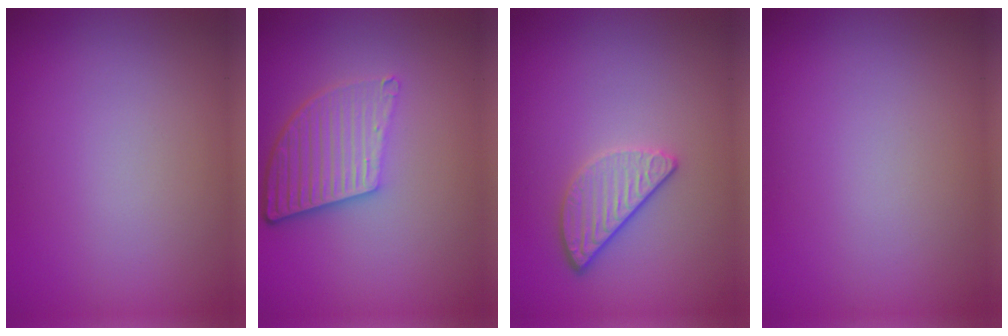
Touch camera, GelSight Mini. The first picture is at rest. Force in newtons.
{"total": 5.4, "press": 3.9, "slide": 3.7}
{"total": 2.6, "press": 2.3, "slide": 1.3}
{"total": 0.0}